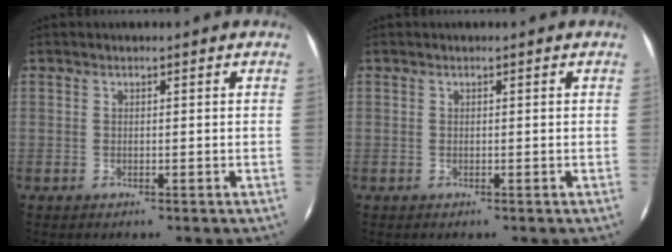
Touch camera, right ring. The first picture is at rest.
{"total": 0.0}